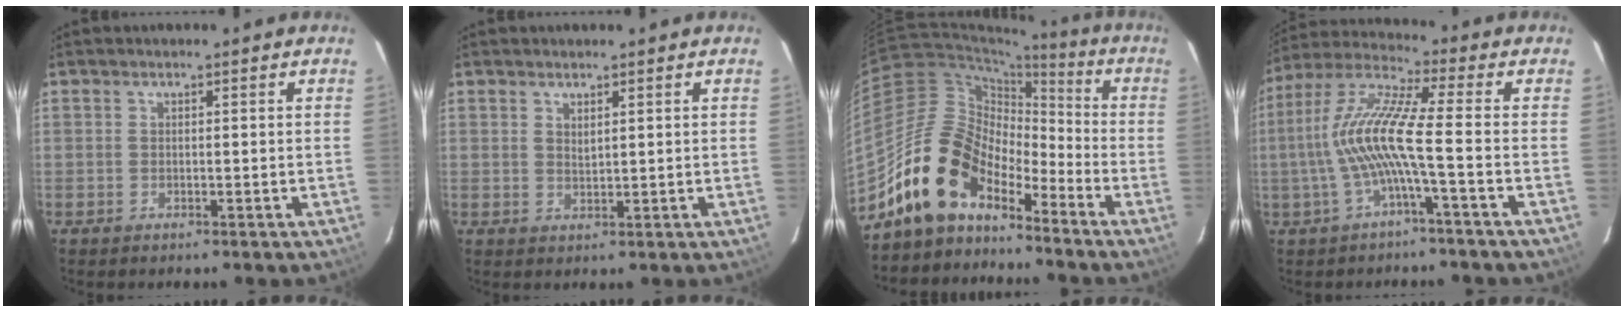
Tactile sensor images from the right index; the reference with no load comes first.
{"total": 1.5, "force": [1.0, 0.6, 1.0], "torque": [-0.017, 0.000, 0.019]}
{"total": 13.7, "force": [-10.7, 6.4, 5.7], "torque": [-0.100, 0.025, -0.208]}
{"total": 11.5, "force": [-2.3, -0.1, 11.2], "torque": [-0.230, 0.007, -0.044]}